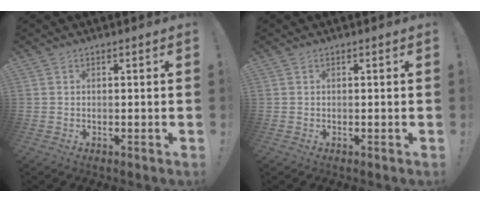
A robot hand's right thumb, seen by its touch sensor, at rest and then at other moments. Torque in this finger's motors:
{"motor_torque": [0.00, 0.00, 0.00, 0.00, 0.00]}